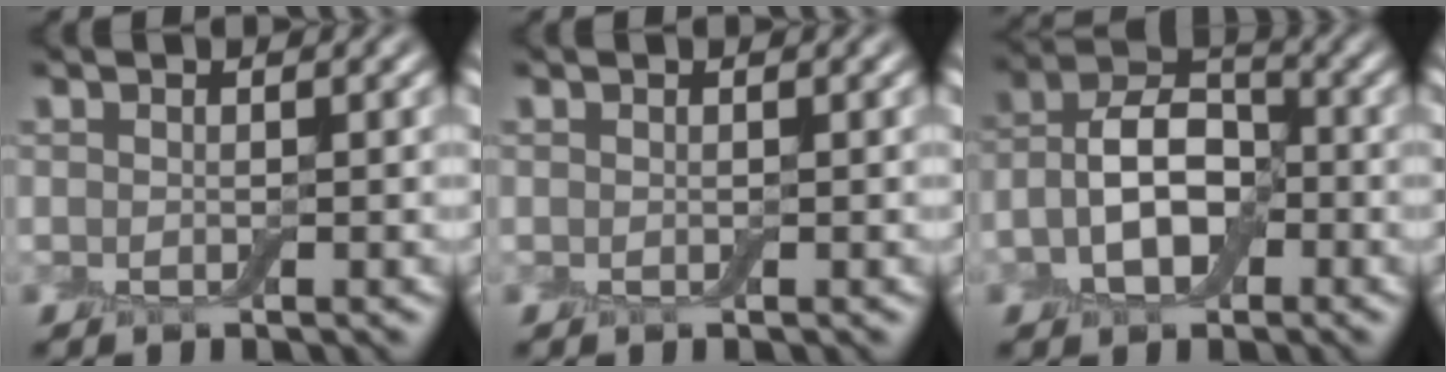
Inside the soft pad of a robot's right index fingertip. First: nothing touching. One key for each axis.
{"total": 0.0}
{"total": 6.8, "fx": -1.1, "fy": 4.4, "fz": 5.1, "tx": -0.087, "ty": 0.008, "tz": -0.026}